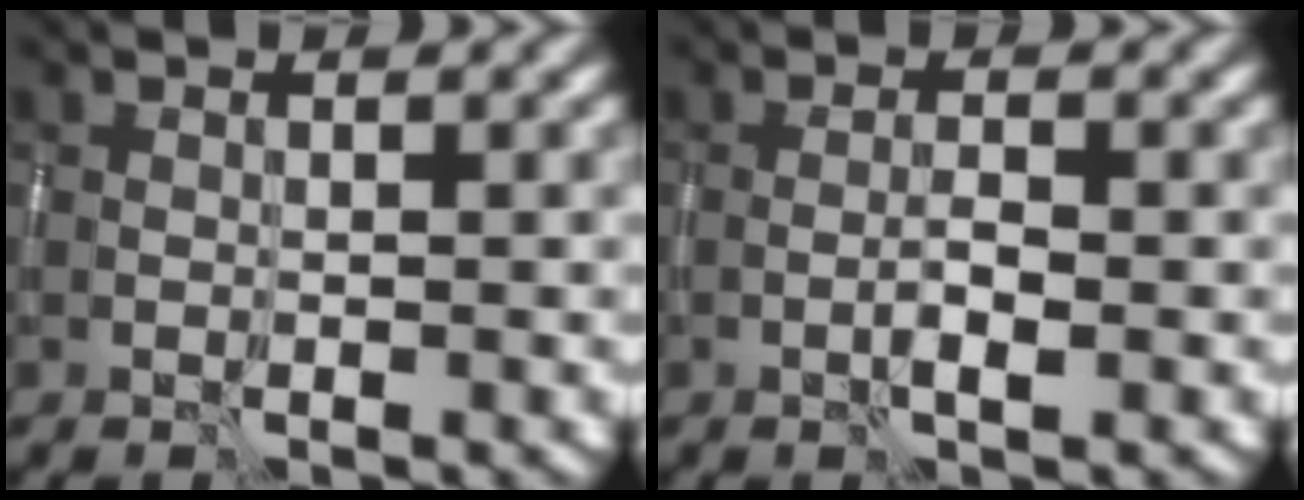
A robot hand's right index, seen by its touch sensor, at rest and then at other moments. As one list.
[{"total": 1.5, "force": [-0.7, 0.2, 1.3], "torque": [-0.025, 0.001, -0.014]}]